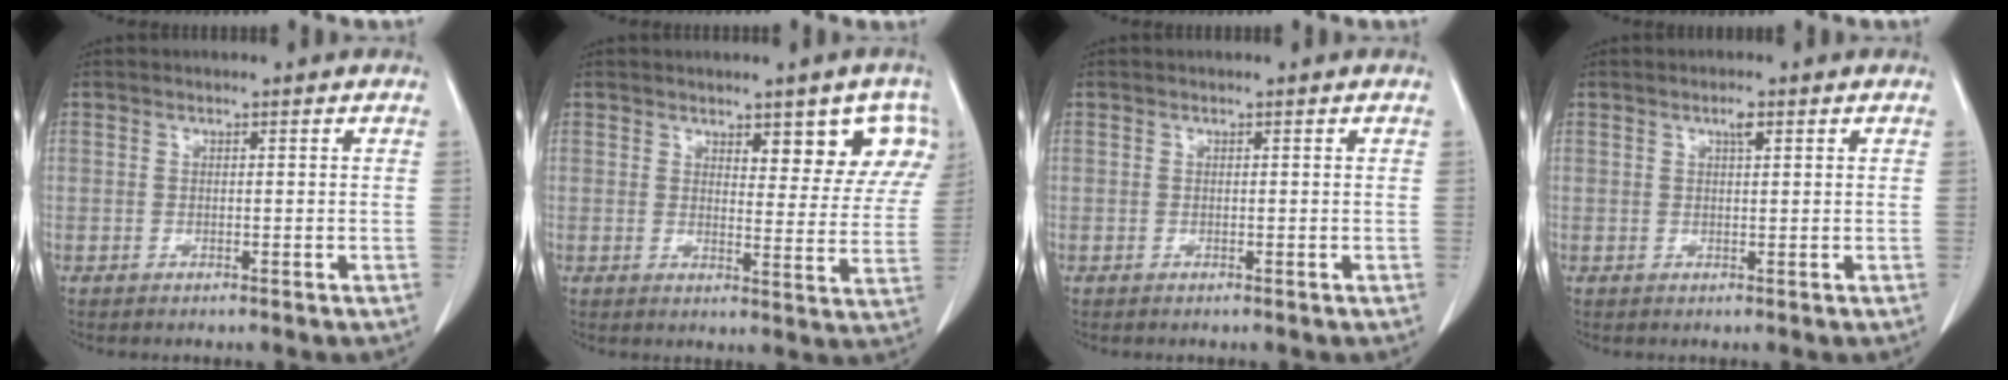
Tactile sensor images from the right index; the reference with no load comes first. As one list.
[{"total": 8.3, "force": [4.7, 2.9, 6.2], "torque": [-0.058, -0.003, 0.054]}, {"total": 0.0}, {"total": 1.6, "force": [0.8, 0.3, 1.3], "torque": [-0.026, 0.002, 0.013]}]